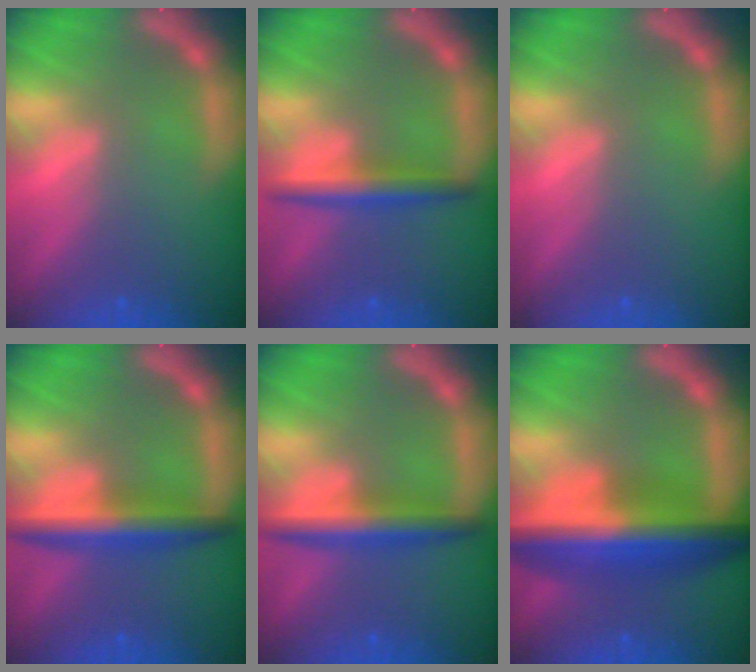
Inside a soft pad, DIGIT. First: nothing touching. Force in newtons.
{"total": 3.5}
{"total": 0.0}
{"total": 5.0}
{"total": 4.5}
{"total": 10.1}